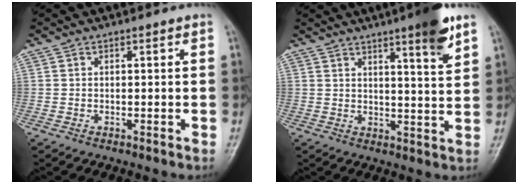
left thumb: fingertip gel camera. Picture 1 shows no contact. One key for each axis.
{"total": 8.6, "fx": 5.4, "fy": 0.8, "fz": 6.7, "tx": -0.088, "ty": -0.033, "tz": 0.074}